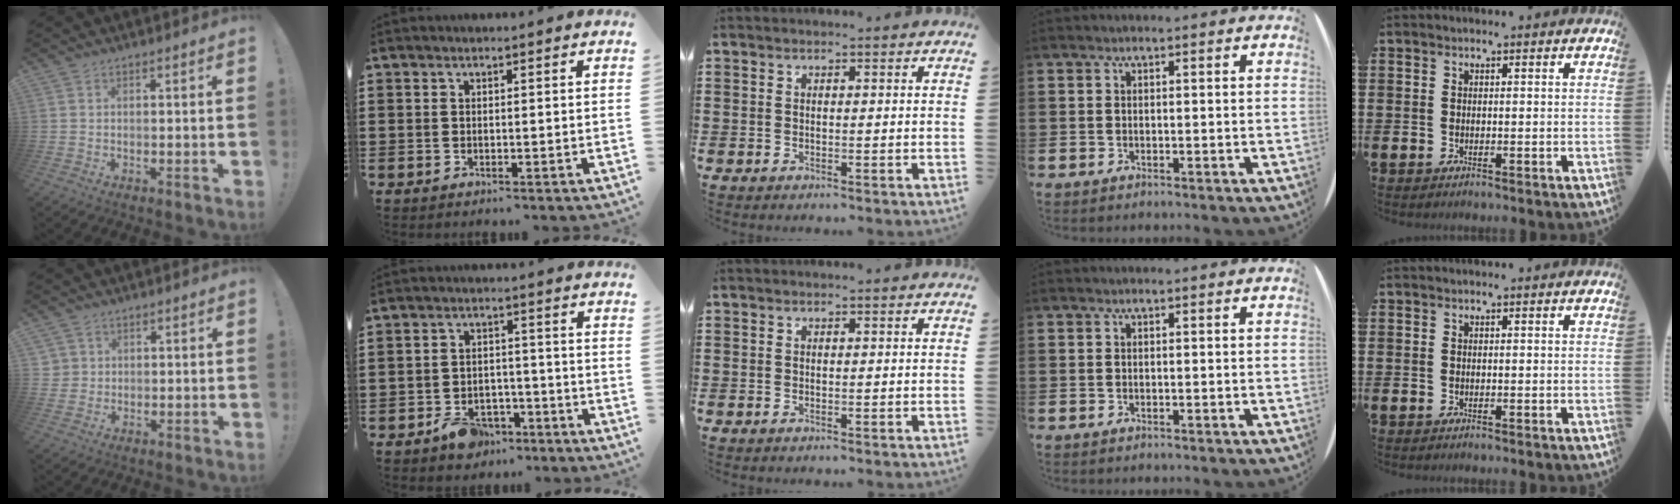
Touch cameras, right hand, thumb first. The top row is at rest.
{"thumb": {"total": 2.8, "force": [1.1, 2.6, 0.4], "torque": [-0.009, -0.001, 0.023]}, "index": {"total": 4.5, "force": [-3.5, 2.5, 1.5], "torque": [-0.034, 0.012, -0.066]}}